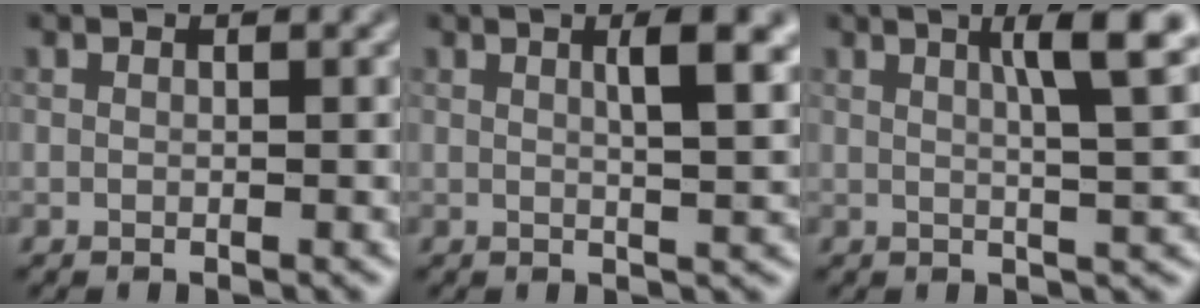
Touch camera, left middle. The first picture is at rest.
{"total": 5.1, "force": [1.7, 1.5, 4.6], "torque": [-0.044, 0.012, 0.017]}
{"total": 6.2, "force": [2.4, 1.2, 5.6], "torque": [-0.066, 0.009, 0.035]}